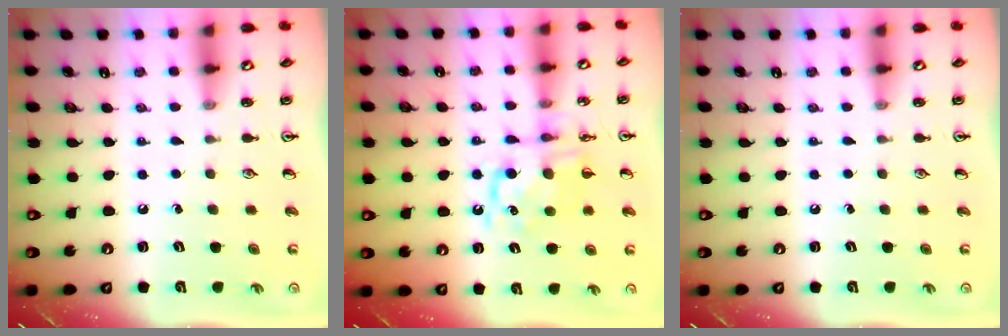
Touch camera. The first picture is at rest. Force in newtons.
{"total": 10.3, "press": 10.3, "slide": 0.3}
{"total": 0.0}